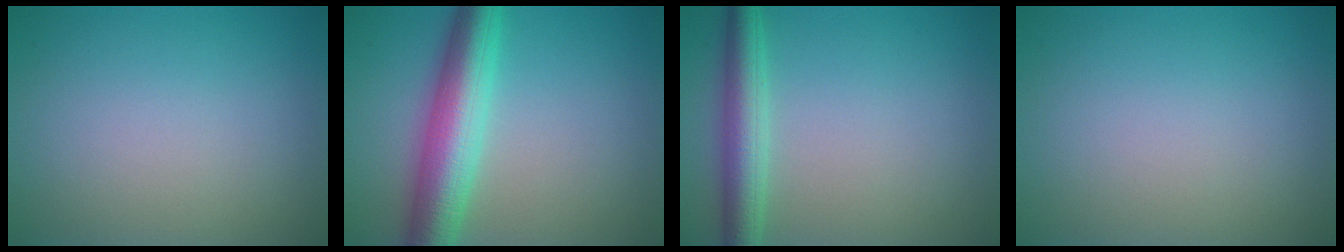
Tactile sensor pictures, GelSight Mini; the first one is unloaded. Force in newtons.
{"total": 7.3, "press": 7.3, "slide": 0.1}
{"total": 4.1, "press": 4.1, "slide": 0.1}
{"total": 0.0}